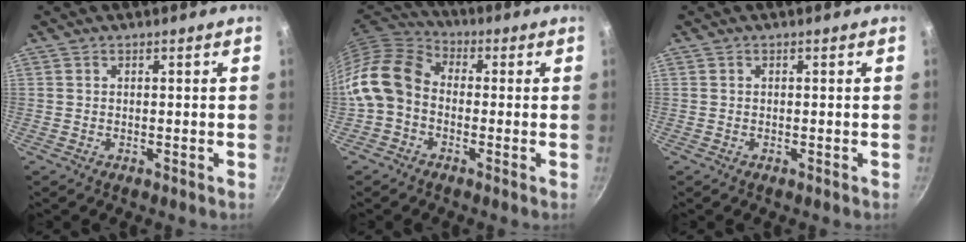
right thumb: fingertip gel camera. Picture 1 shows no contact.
{"total": 12.4, "force": [-2.4, 9.5, 7.7], "torque": [-0.136, 0.044, -0.072]}
{"total": 0.0}